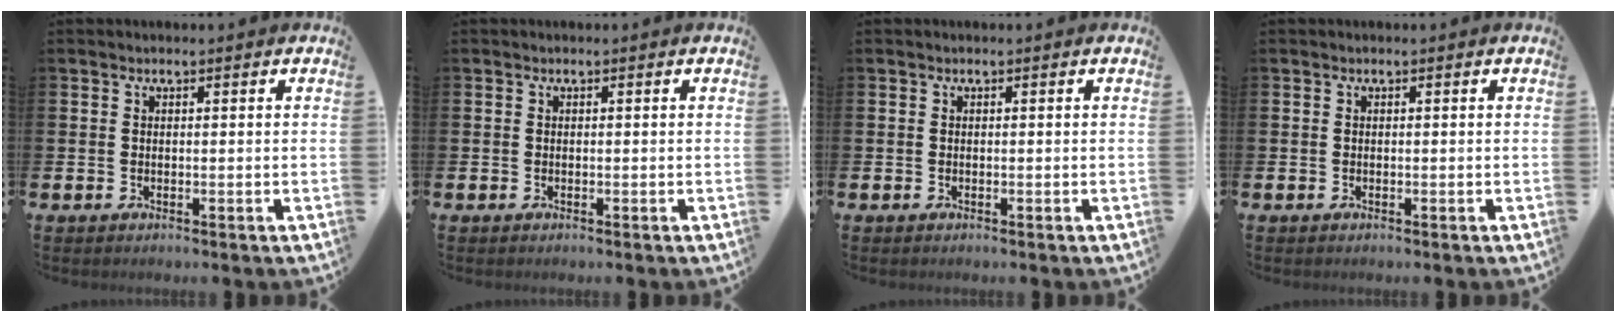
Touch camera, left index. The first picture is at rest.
{"total": 0.0}
{"total": 0.0}
{"total": 0.0}